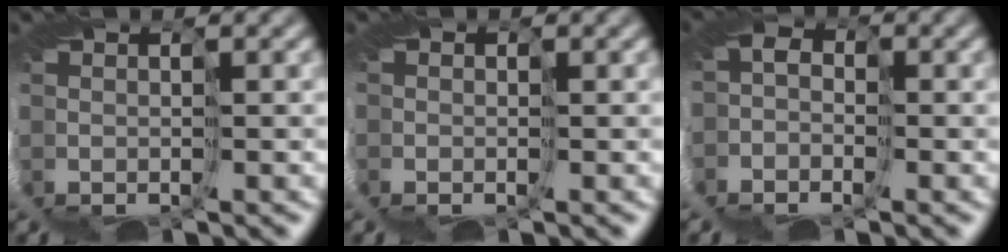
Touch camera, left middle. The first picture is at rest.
{"total": 0.8, "force": [-0.3, 0.7, 0.3], "torque": [-0.009, 0.005, -0.008]}
{"total": 3.3, "force": [-2.0, 2.4, 1.1], "torque": [-0.017, 0.003, -0.037]}